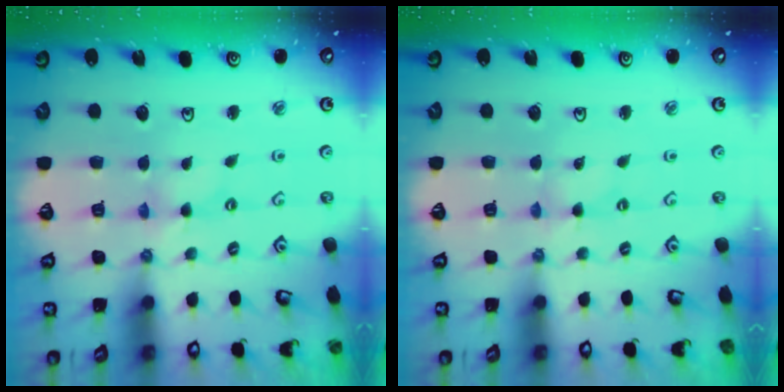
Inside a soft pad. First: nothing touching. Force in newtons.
{"total": 0.0}